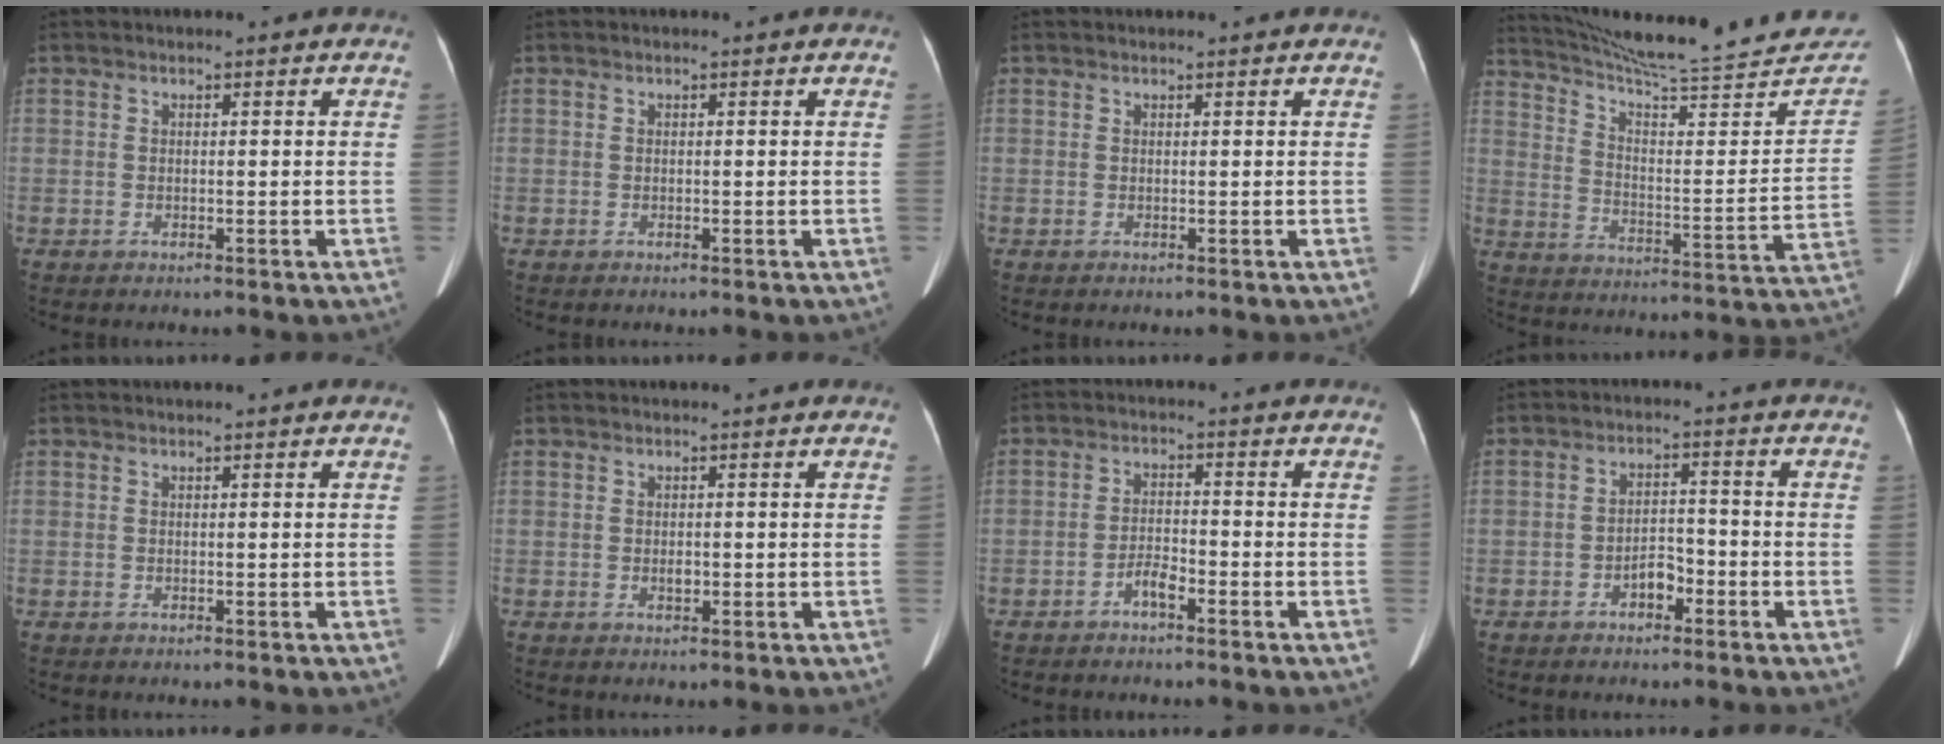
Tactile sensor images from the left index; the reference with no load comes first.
{"total": 0.0}
{"total": 1.1, "force": [1.0, 0.0, 0.4], "torque": [-0.007, 0.014, 0.014]}
{"total": 26.7, "force": [24.6, 2.6, 10.1], "torque": [-0.152, -0.067, 0.328]}
{"total": 1.0, "force": [0.9, -0.1, 0.4], "torque": [-0.004, 0.018, 0.017]}
{"total": 0.8, "force": [0.1, 0.4, 0.6], "torque": [-0.010, 0.001, 0.001]}
{"total": 2.5, "force": [-1.8, 0.6, 1.6], "torque": [-0.031, 0.004, -0.035]}
{"total": 3.1, "force": [-1.9, 1.6, 1.9], "torque": [-0.032, 0.010, -0.034]}